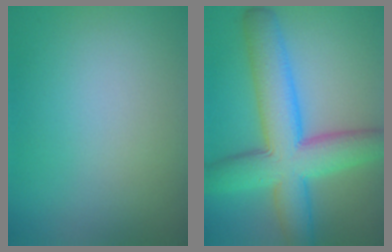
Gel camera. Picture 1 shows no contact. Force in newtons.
{"total": 9.5, "press": 9.4, "slide": 0.3}